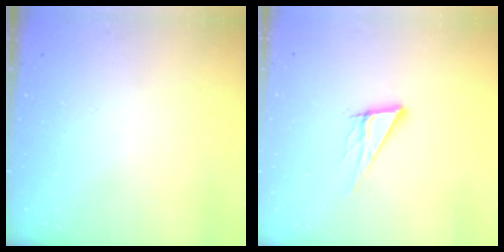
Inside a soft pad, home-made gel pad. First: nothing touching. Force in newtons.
{"total": 9.0, "press": 8.9, "slide": 0.7}